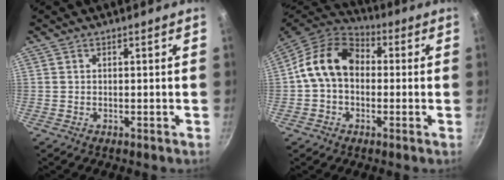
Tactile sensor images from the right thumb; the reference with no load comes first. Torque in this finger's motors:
{"motor_torque": [1.50, 1.80, 1.12, -0.75, 0.09]}